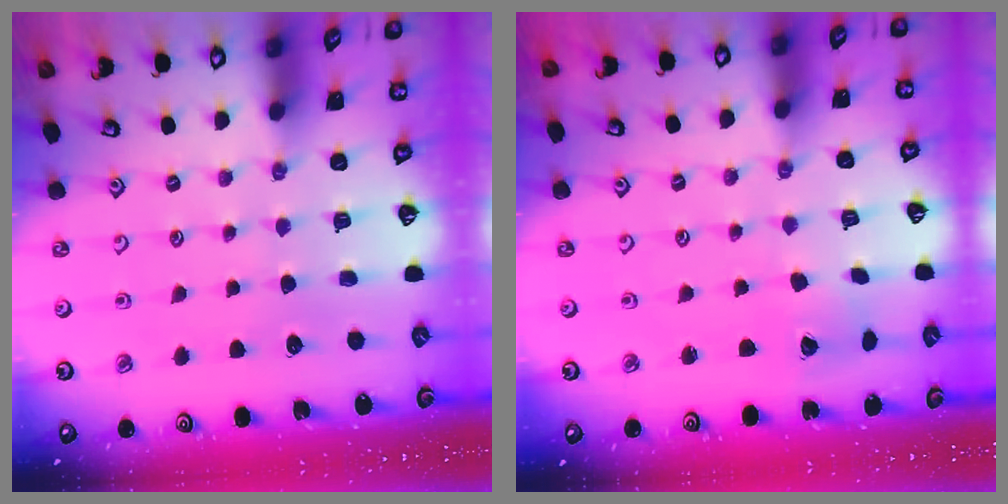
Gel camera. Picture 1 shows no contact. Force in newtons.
{"total": 2.8, "press": 2.8, "slide": 0.4}